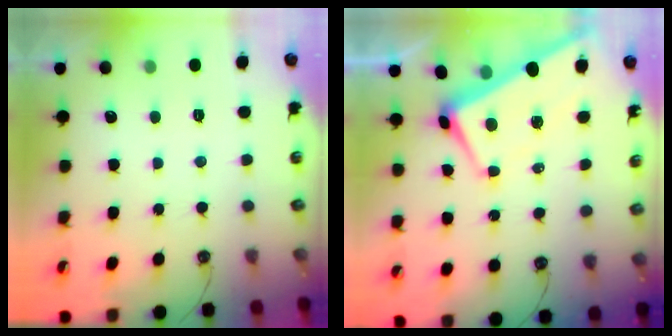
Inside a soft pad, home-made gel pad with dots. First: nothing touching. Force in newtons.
{"total": 1.5, "press": 1.4, "slide": 0.7}